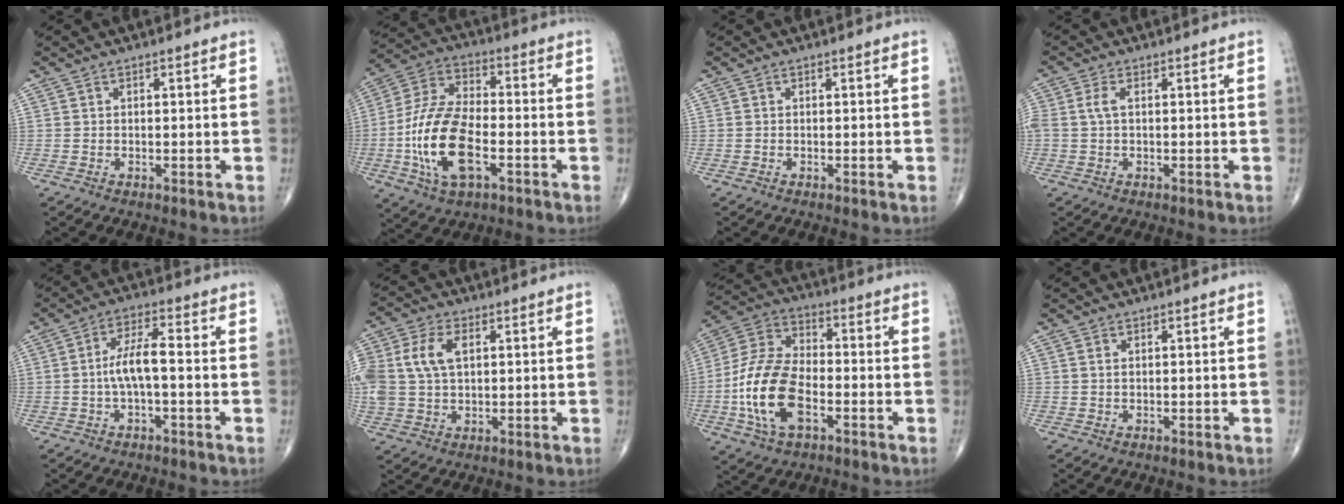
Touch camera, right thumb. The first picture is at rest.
{"total": 16.8, "force": [-4.6, 8.2, 13.9], "torque": [-0.282, 0.022, -0.086]}
{"total": 0.0}
{"total": 2.7, "force": [0.4, 1.4, 2.3], "torque": [-0.067, 0.010, 0.007]}
{"total": 6.0, "force": [-0.9, 1.8, 5.6], "torque": [-0.113, 0.023, -0.020]}
{"total": 12.6, "force": [2.7, 8.1, 9.2], "torque": [-0.226, 0.006, 0.052]}
{"total": 15.9, "force": [-4.6, 8.7, 12.5], "torque": [-0.256, 0.025, -0.091]}
{"total": 0.5, "force": [0.2, 0.2, 0.5], "torque": [-0.011, 0.005, 0.005]}